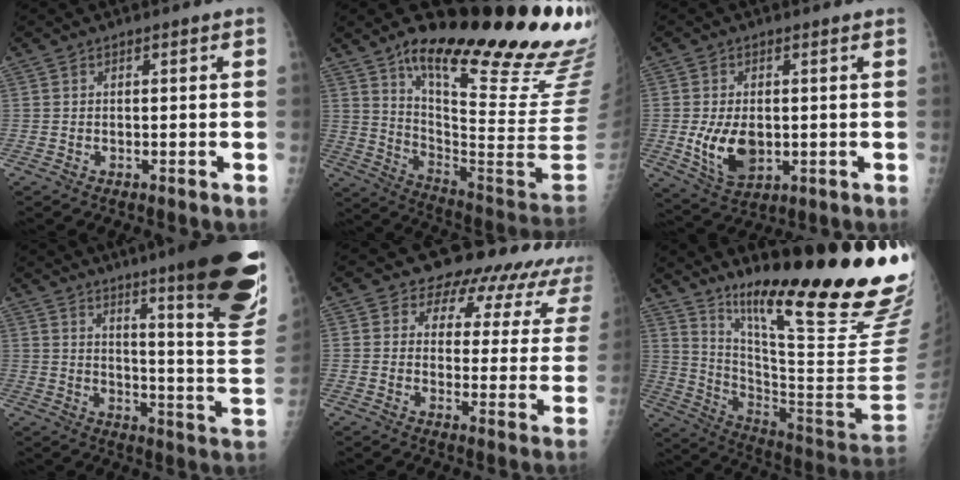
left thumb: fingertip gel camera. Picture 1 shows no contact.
{"total": 28.7, "force": [19.1, 4.1, 21.0], "torque": [-0.271, -0.119, 0.293]}
{"total": 8.5, "force": [-0.6, 5.3, 6.6], "torque": [-0.105, -0.014, 0.005]}
{"total": 27.7, "force": [17.9, 3.3, 20.9], "torque": [-0.229, -0.095, 0.242]}
{"total": 17.6, "force": [15.2, 7.5, 4.8], "torque": [-0.012, -0.095, 0.159]}
{"total": 30.7, "force": [19.8, 2.6, 23.4], "torque": [-0.295, -0.110, 0.312]}